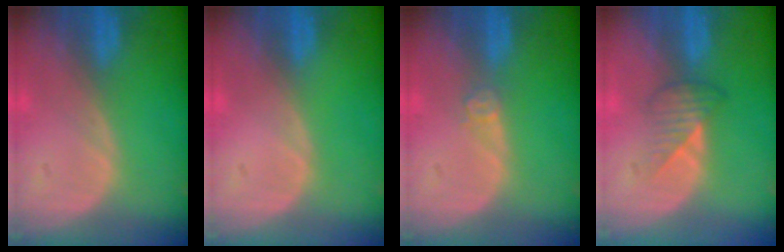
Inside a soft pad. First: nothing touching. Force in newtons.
{"total": 0.0}
{"total": 1.7, "press": 1.4, "slide": 1.0}
{"total": 3.5, "press": 3.2, "slide": 1.5}